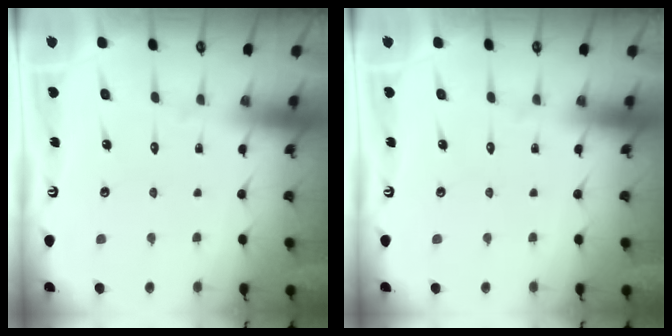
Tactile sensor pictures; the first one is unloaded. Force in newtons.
{"total": 0.0}